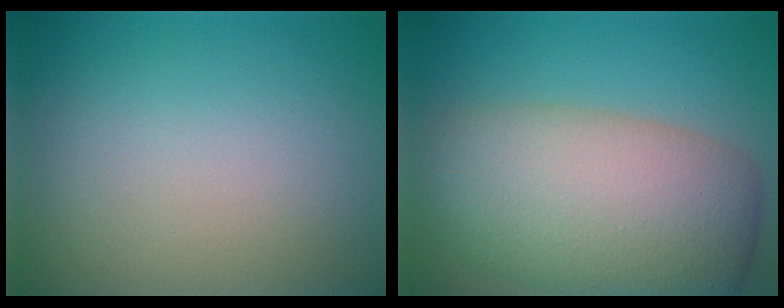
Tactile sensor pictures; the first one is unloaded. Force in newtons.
{"total": 10.5, "press": 10.5, "slide": 0.7}